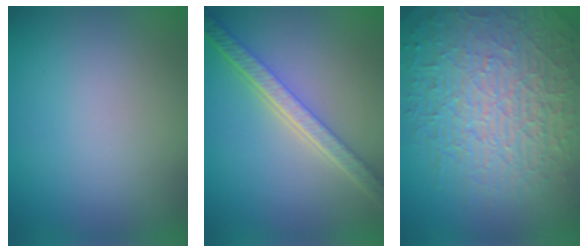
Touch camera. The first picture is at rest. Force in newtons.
{"total": 5.7, "press": 4.3, "slide": 3.7}
{"total": 10.0, "press": 6.5, "slide": 7.6}